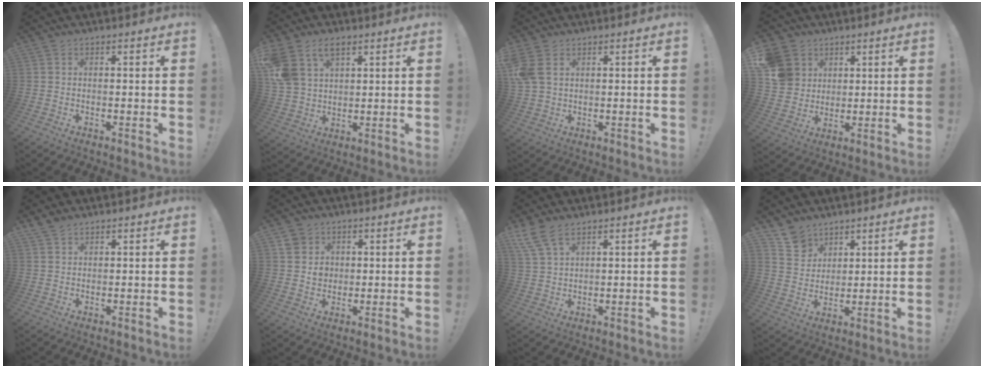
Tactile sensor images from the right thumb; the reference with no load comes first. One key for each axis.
{"total": 10.7, "fx": 5.8, "fy": 7.0, "fz": 5.6, "tx": -0.126, "ty": -0.019, "tz": 0.118}
{"total": 6.1, "fx": 2.5, "fy": 4.0, "fz": 3.8, "tx": -0.084, "ty": -0.003, "tz": 0.051}
{"total": 10.9, "fx": 4.0, "fy": 9.6, "fz": 3.2, "tx": -0.056, "ty": -0.016, "tz": 0.087}
{"total": 2.4, "fx": 2.1, "fy": 1.0, "fz": 0.7, "tx": -0.007, "ty": -0.013, "tz": 0.039}
{"total": 5.5, "fx": 2.0, "fy": 5.1, "fz": 1.1, "tx": -0.015, "ty": -0.007, "tz": 0.038}
{"total": 6.9, "fx": 5.1, "fy": 2.4, "fz": 4.0, "tx": -0.081, "ty": -0.021, "tz": 0.099}
{"total": 8.6, "fx": 6.4, "fy": 5.5, "fz": 1.6, "tx": -0.029, "ty": -0.044, "tz": 0.128}